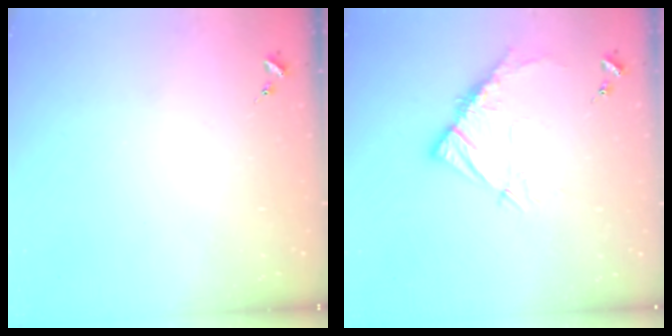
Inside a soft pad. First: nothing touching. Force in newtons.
{"total": 10.7, "press": 10.7, "slide": 0.9}